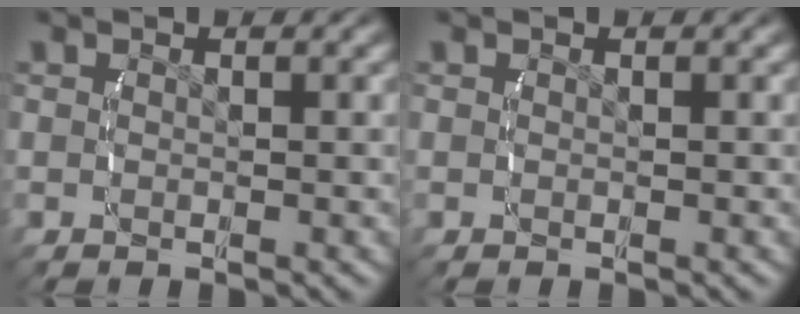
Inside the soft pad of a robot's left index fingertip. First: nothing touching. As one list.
[{"total": 0.0}]